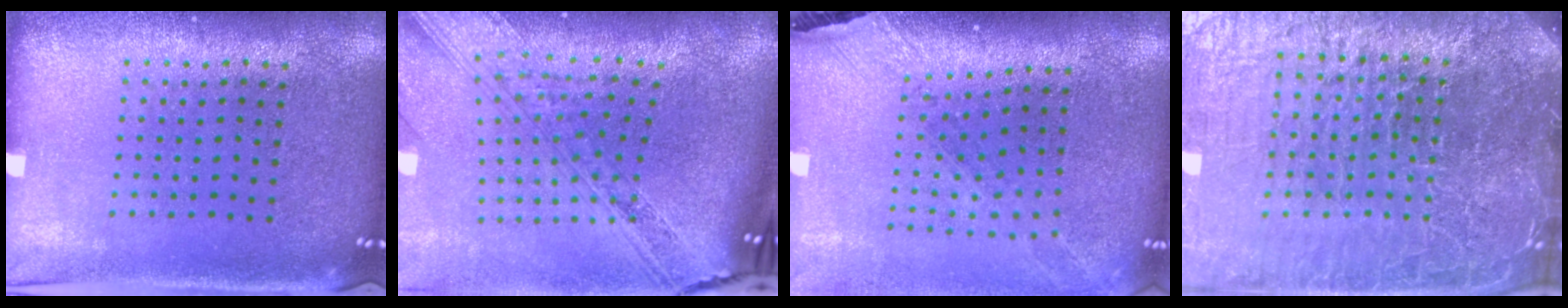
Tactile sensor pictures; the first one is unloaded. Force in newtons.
{"total": 4.2, "press": 3.0, "slide": 2.9}
{"total": 1.5, "press": 1.5, "slide": 0.4}
{"total": 6.9, "press": 6.0, "slide": 3.4}